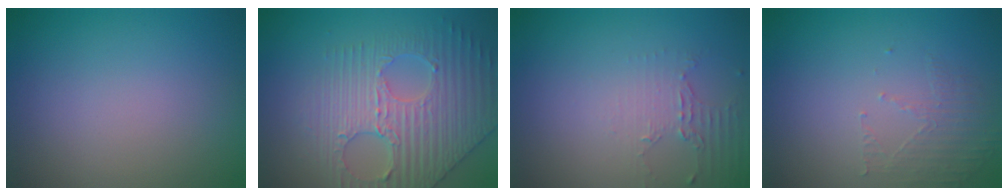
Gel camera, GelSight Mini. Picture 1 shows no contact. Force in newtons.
{"total": 5.3, "press": 5.0, "slide": 1.9}
{"total": 2.0, "press": 1.5, "slide": 1.4}
{"total": 1.6, "press": 0.7, "slide": 1.4}